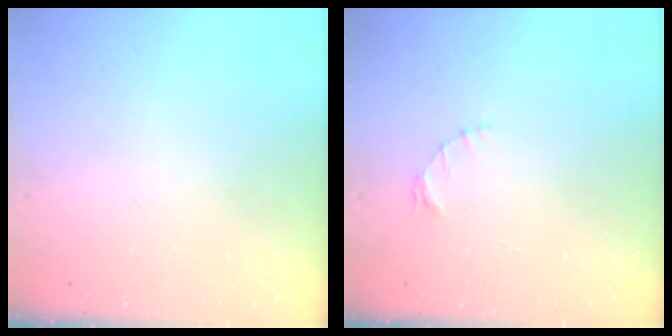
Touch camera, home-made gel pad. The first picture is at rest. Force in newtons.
{"total": 1.6, "press": 1.5, "slide": 0.3}